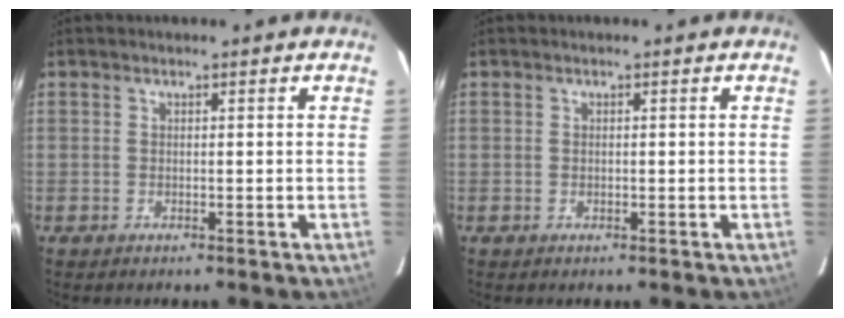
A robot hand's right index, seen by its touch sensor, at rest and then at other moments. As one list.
[{"total": 0.0}]